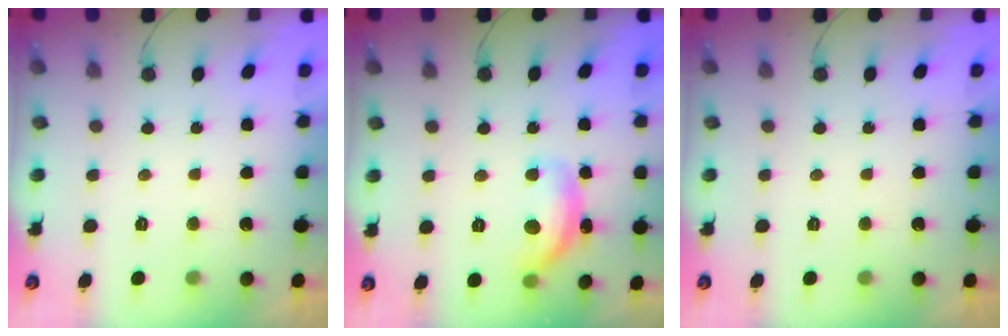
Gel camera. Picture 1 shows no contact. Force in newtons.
{"total": 12.4, "press": 12.4, "slide": 0.7}
{"total": 0.0}